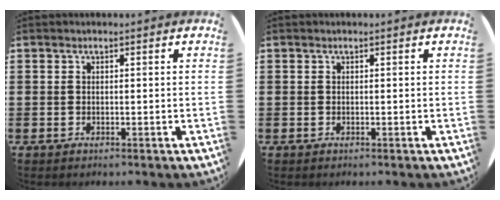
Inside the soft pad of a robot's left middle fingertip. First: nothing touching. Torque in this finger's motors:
{"motor_torque": [-0.07, 0.04, -0.01, -0.01]}